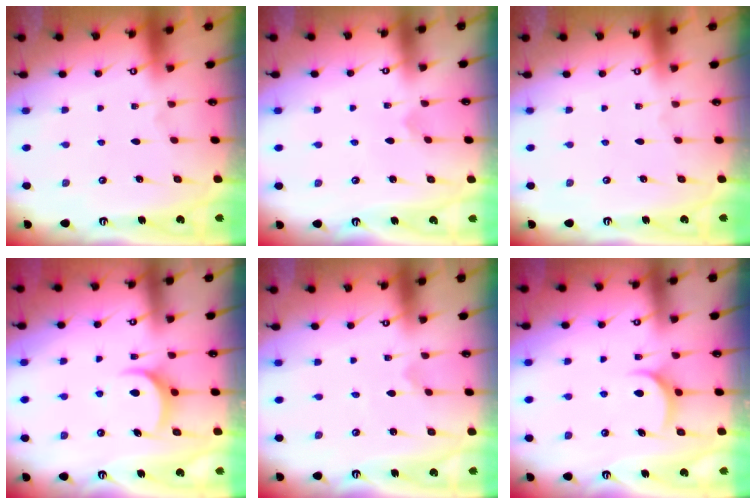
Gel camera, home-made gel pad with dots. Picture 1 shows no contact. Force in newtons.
{"total": 3.2, "press": 3.2, "slide": 0.2}
{"total": 0.0}
{"total": 8.0, "press": 7.9, "slide": 0.9}
{"total": 0.0}
{"total": 6.6, "press": 6.6, "slide": 0.3}